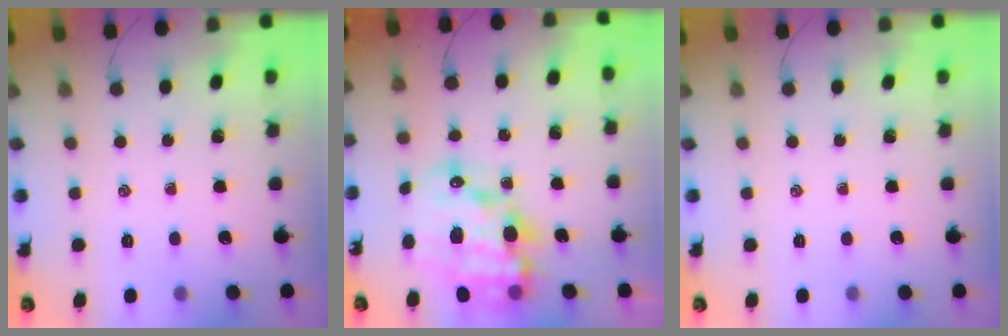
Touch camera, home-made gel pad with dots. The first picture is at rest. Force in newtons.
{"total": 20.1, "press": 19.6, "slide": 4.5}
{"total": 0.0}